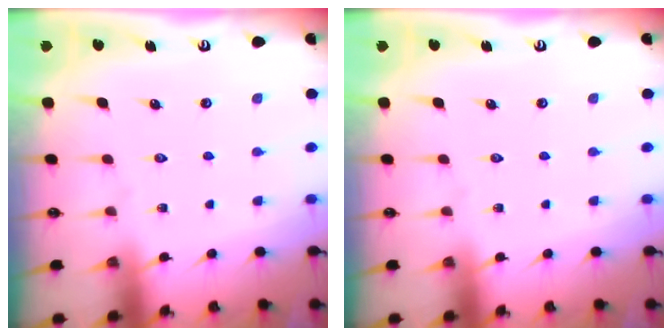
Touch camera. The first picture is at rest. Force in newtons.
{"total": 0.0}